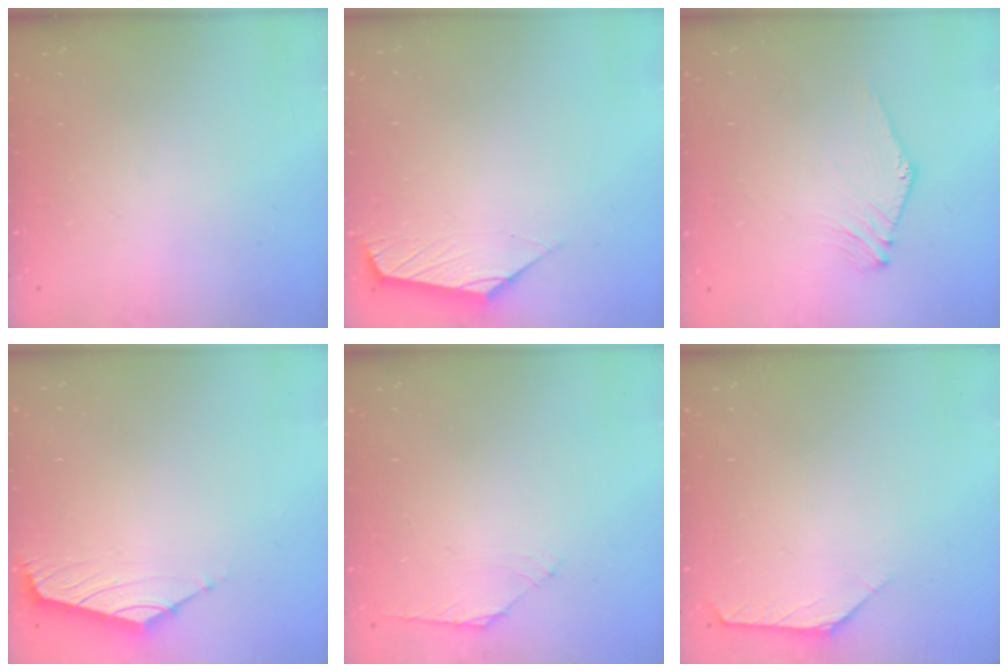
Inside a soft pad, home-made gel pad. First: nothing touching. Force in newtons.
{"total": 1.5, "press": 1.5, "slide": 0.3}
{"total": 0.6, "press": 0.5, "slide": 0.3}
{"total": 1.7, "press": 1.6, "slide": 0.6}
{"total": 2.4, "press": 2.3, "slide": 0.7}
{"total": 1.6, "press": 1.5, "slide": 0.4}